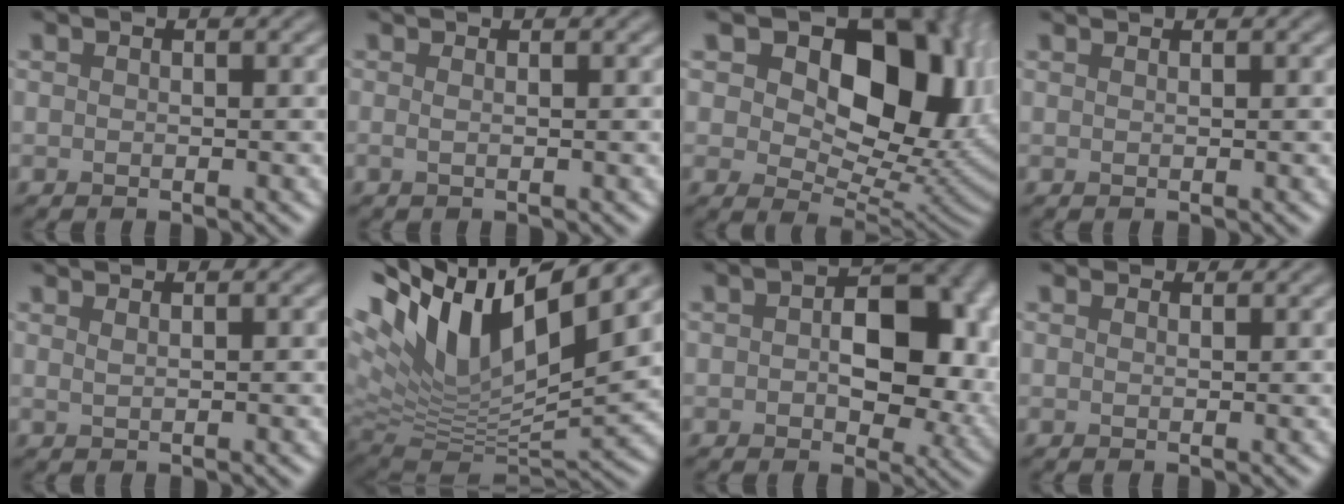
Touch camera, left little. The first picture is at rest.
{"total": 0.7, "force": [0.4, -0.1, 0.6], "torque": [-0.015, -0.001, 0.005]}
{"total": 15.9, "force": [5.0, 10.0, 11.3], "torque": [-0.146, 0.016, 0.077]}
{"total": 0.7, "force": [0.6, -0.3, 0.1], "torque": [-0.003, 0.003, 0.011]}
{"total": 1.0, "force": [0.9, -0.1, 0.4], "torque": [-0.013, 0.002, 0.016]}
{"total": 13.9, "force": [6.0, 5.7, 11.2], "torque": [-0.224, 0.019, 0.104]}
{"total": 10.2, "force": [0.7, 6.2, 8.1], "torque": [-0.103, 0.003, 0.004]}
{"total": 1.3, "force": [1.2, 0.4, 0.3], "torque": [-0.012, 0.002, 0.018]}